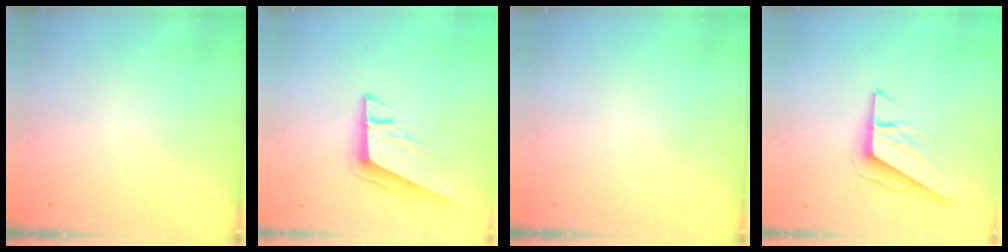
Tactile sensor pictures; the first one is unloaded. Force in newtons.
{"total": 9.6, "press": 9.4, "slide": 1.8}
{"total": 0.0}
{"total": 8.3, "press": 8.3, "slide": 0.7}